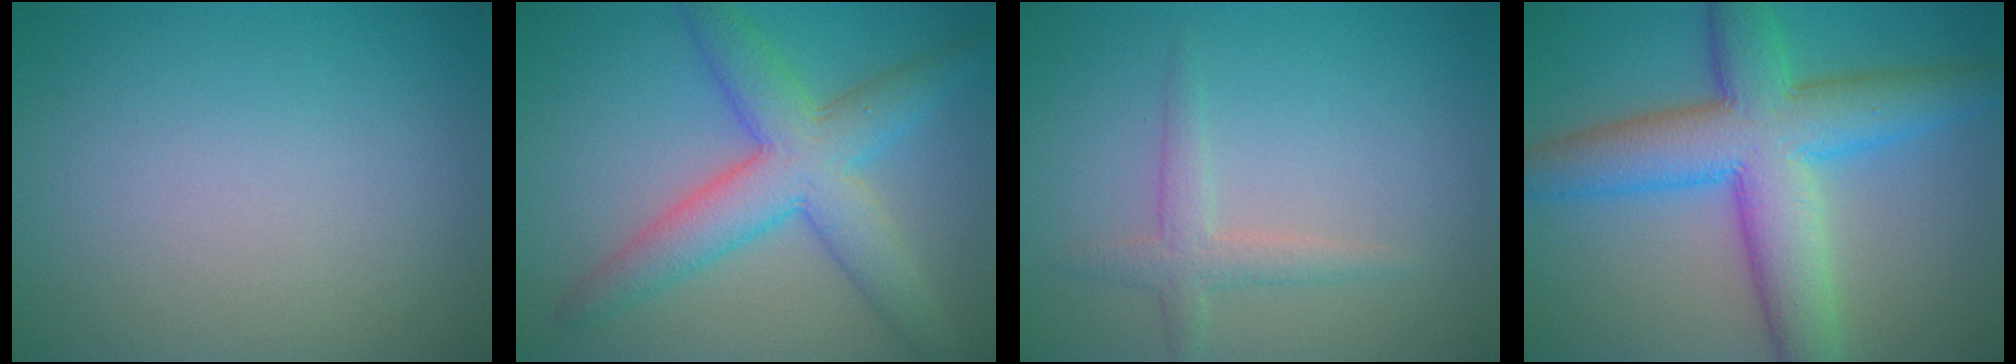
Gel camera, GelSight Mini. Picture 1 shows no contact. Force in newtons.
{"total": 6.7, "press": 6.7, "slide": 0.2}
{"total": 2.0, "press": 2.0, "slide": 0.1}
{"total": 9.8, "press": 9.8, "slide": 0.0}